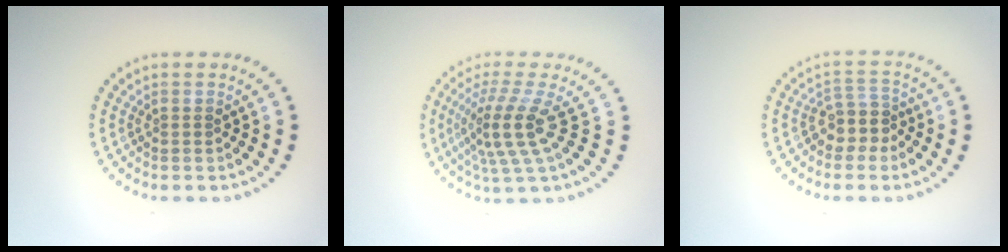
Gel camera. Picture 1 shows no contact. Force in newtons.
{"total": 4.4, "press": 3.1, "slide": 3.2}
{"total": 2.6, "press": 2.1, "slide": 1.6}